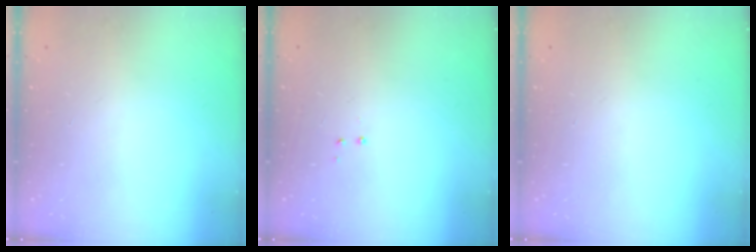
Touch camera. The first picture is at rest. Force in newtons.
{"total": 2.9, "press": 2.8, "slide": 0.6}
{"total": 0.6, "press": 0.0, "slide": 0.6}